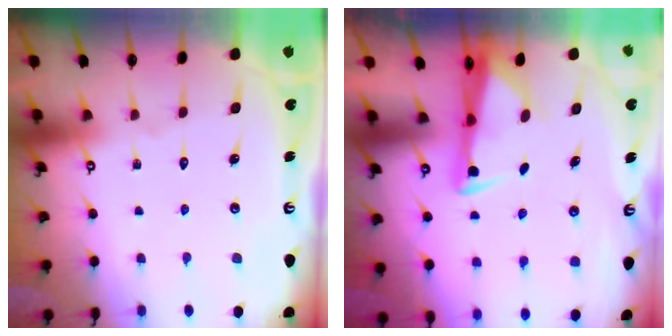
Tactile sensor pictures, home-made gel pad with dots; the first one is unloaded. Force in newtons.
{"total": 3.1, "press": 3.0, "slide": 0.6}